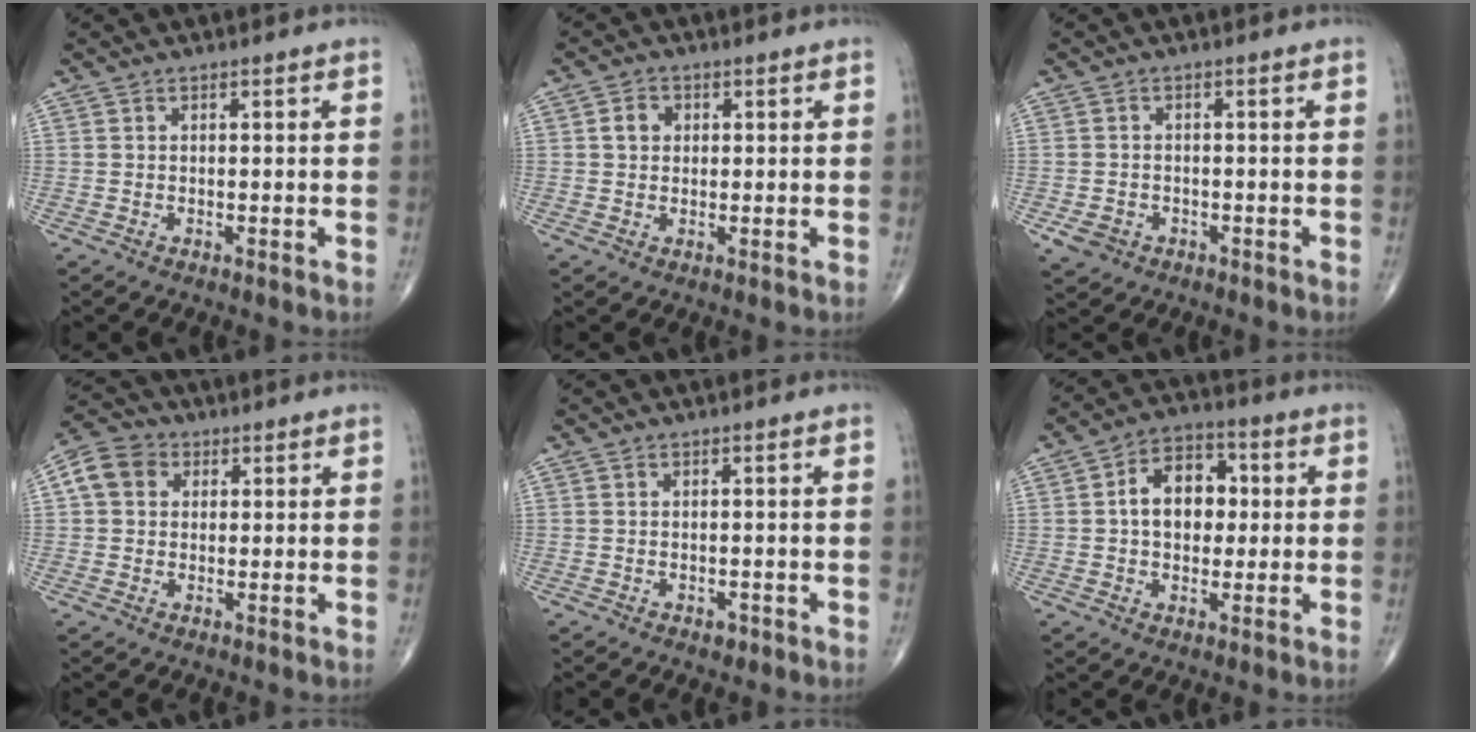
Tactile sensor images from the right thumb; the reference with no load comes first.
{"total": 3.0, "force": [0.6, 2.5, 1.5], "torque": [-0.013, 0.004, 0.008]}
{"total": 3.4, "force": [-1.6, 2.7, 1.3], "torque": [-0.021, 0.005, -0.022]}
{"total": 7.1, "force": [1.8, 5.8, 3.6], "torque": [-0.057, 0.014, 0.023]}
{"total": 1.1, "force": [-0.6, 0.7, 0.6], "torque": [-0.005, 0.000, -0.007]}
{"total": 10.7, "force": [1.0, 7.6, 7.5], "torque": [-0.087, 0.020, 0.010]}